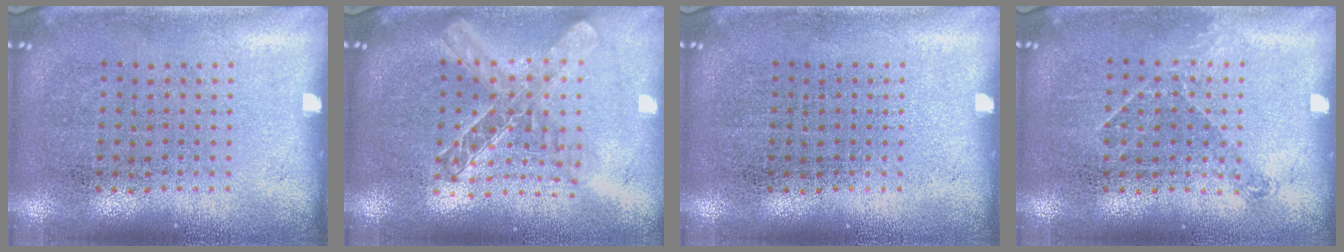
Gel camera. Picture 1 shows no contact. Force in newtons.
{"total": 2.0, "press": 1.7, "slide": 1.0}
{"total": 0.0}
{"total": 1.0, "press": 0.8, "slide": 0.6}